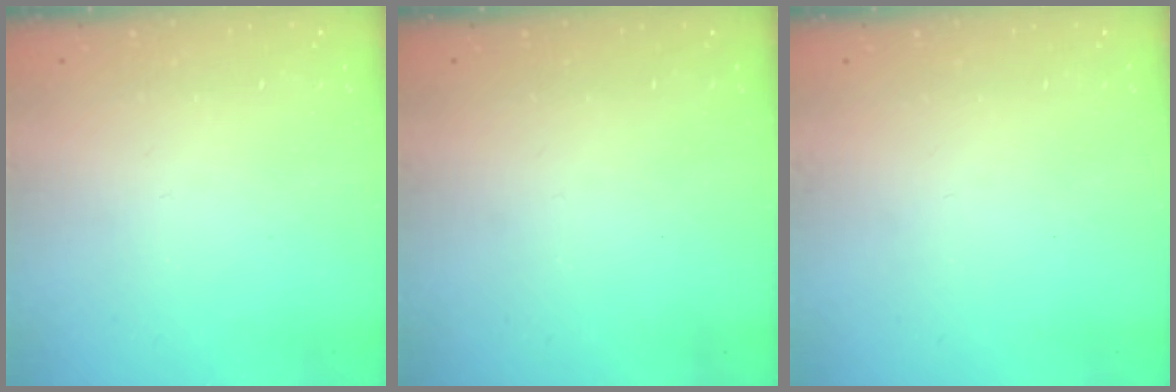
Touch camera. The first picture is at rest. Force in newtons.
{"total": 0.0}
{"total": 0.0}